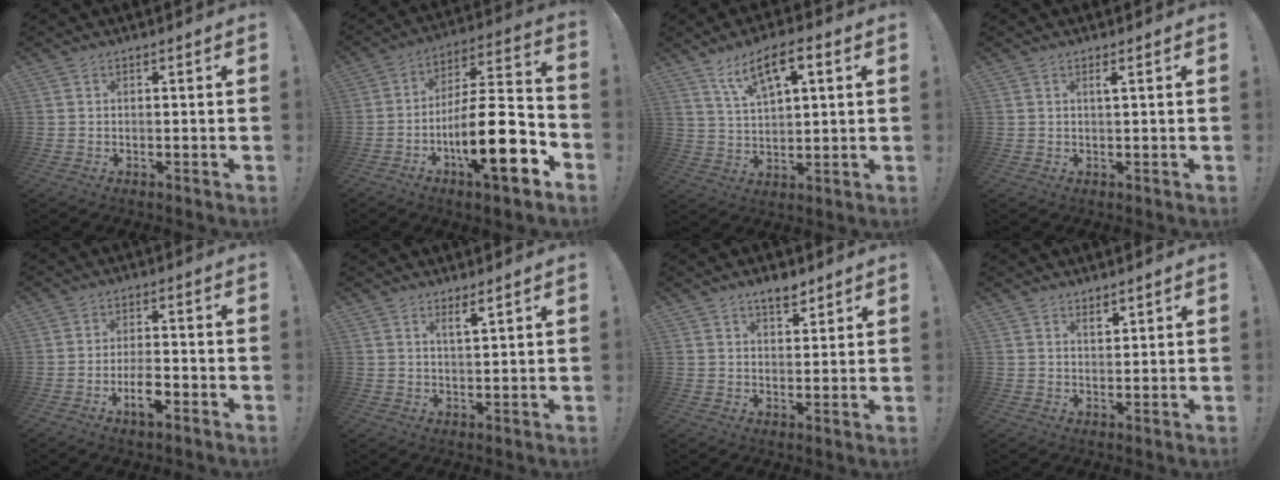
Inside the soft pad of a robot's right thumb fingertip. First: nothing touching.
{"total": 20.7, "force": [-7.7, 5.3, 18.5], "torque": [-0.312, 0.024, -0.128]}
{"total": 10.2, "force": [5.4, 3.9, 7.8], "torque": [-0.134, -0.012, 0.096]}
{"total": 1.4, "force": [0.7, -0.2, 1.2], "torque": [-0.017, -0.003, 0.008]}
{"total": 6.7, "force": [-3.4, 2.5, 5.2], "torque": [-0.097, 0.009, -0.059]}
{"total": 3.4, "force": [2.4, 0.2, 2.3], "torque": [-0.033, -0.015, 0.038]}
{"total": 5.2, "force": [4.1, 2.0, 2.4], "torque": [-0.024, -0.025, 0.070]}
{"total": 2.6, "force": [2.2, 1.1, 1.0], "torque": [0.000, -0.018, 0.035]}